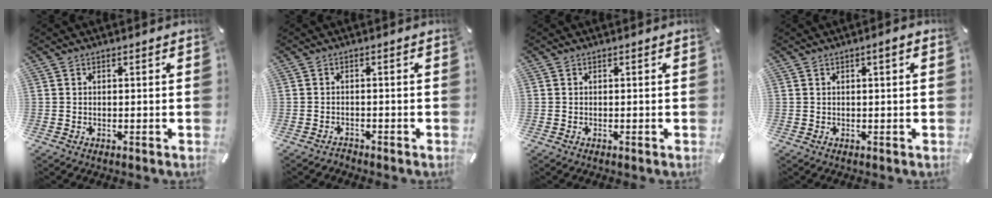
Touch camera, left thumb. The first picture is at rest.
{"total": 1.3, "force": [-1.2, 0.4, 0.2], "torque": [-0.006, 0.006, -0.028]}
{"total": 0.0}
{"total": 2.1, "force": [0.3, 0.3, 2.1], "torque": [-0.037, 0.002, 0.005]}